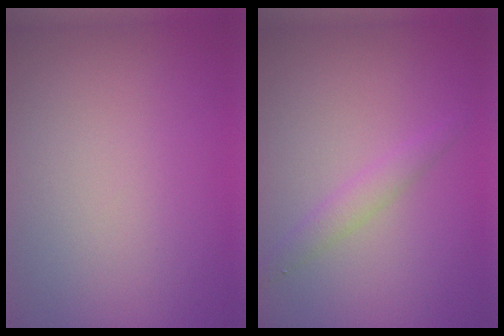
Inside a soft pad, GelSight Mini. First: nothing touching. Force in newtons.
{"total": 1.6, "press": 1.6, "slide": 0.0}